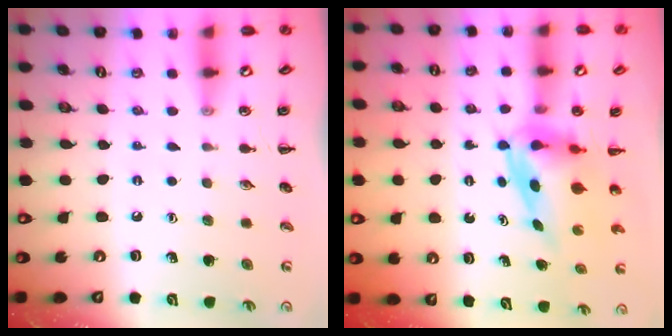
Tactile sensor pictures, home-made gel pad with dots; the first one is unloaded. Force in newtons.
{"total": 4.0, "press": 3.9, "slide": 0.7}